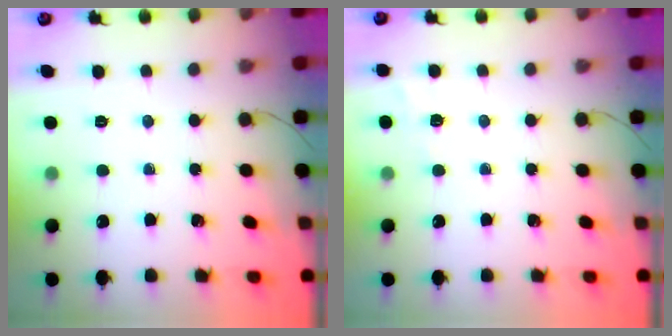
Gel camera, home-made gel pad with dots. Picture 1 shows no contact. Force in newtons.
{"total": 6.1, "press": 5.9, "slide": 1.4}